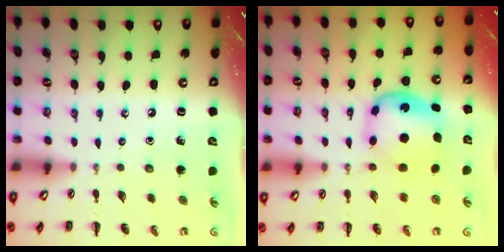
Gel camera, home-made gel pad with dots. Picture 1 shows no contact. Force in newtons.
{"total": 6.3, "press": 6.3, "slide": 0.7}